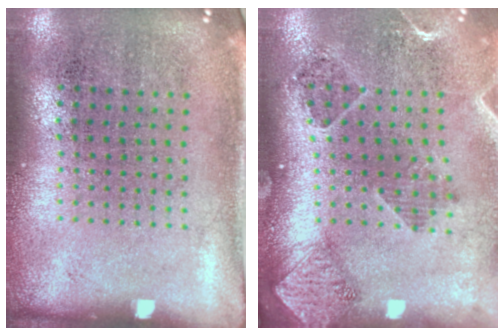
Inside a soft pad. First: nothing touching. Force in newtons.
{"total": 1.5, "press": 1.5, "slide": 0.3}